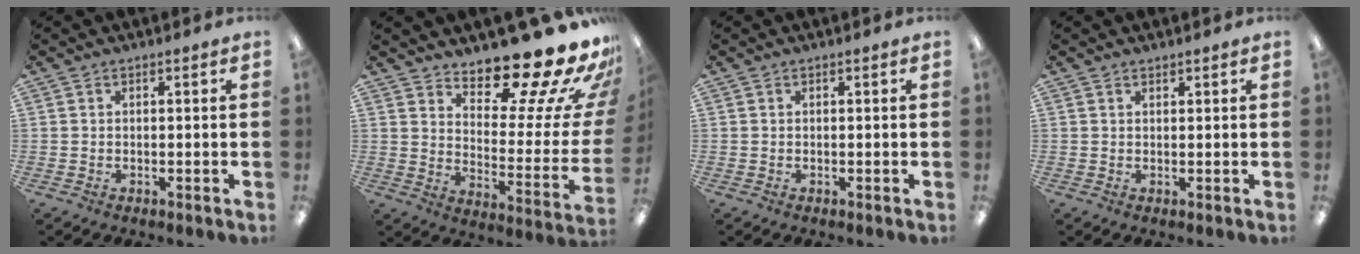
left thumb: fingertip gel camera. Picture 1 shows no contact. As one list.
[{"total": 18.6, "force": [15.7, 4.6, 8.9], "torque": [-0.110, -0.134, 0.254]}, {"total": 0.0}, {"total": 1.0, "force": [1.0, 0.3, 0.1], "torque": [-0.002, 0.000, 0.019]}]